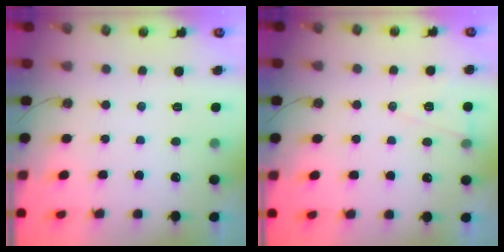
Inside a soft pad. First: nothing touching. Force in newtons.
{"total": 6.4, "press": 4.6, "slide": 4.4}